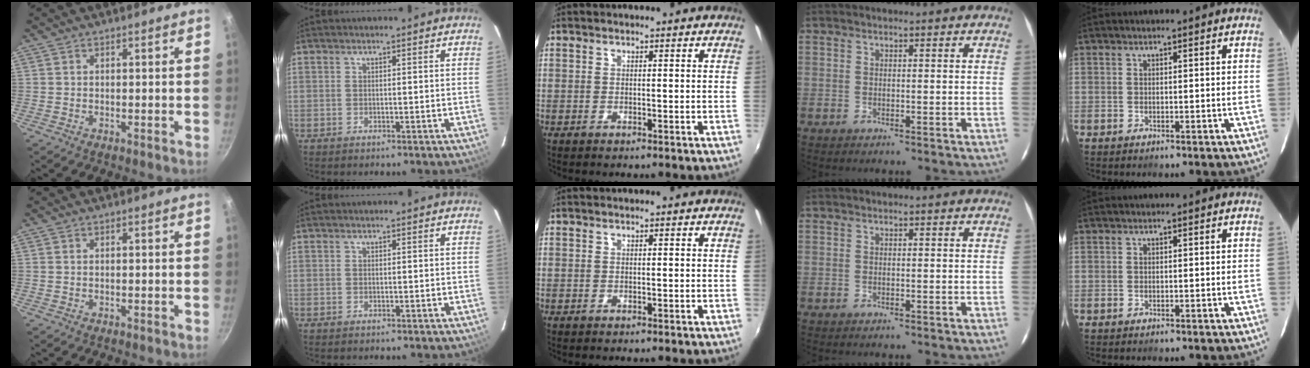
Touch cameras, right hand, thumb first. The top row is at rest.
{}